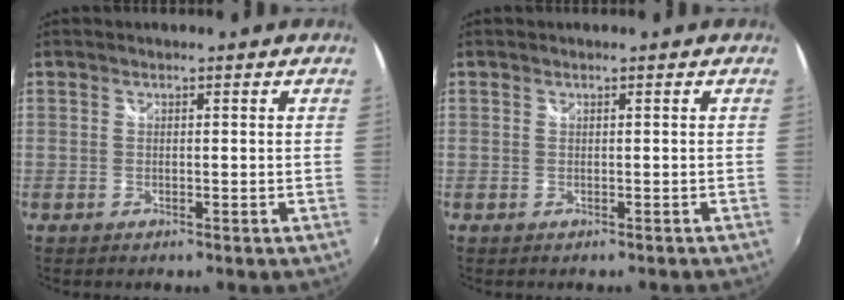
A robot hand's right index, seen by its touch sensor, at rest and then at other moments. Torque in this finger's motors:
{"motor_torque": [-0.79, -0.40, -0.54, -0.08]}